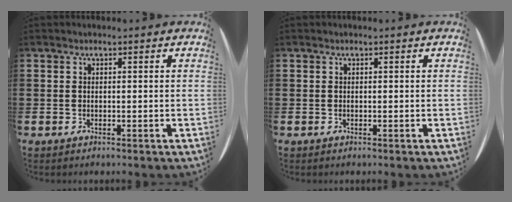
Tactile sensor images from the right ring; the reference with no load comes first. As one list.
[{"total": 0.0}]